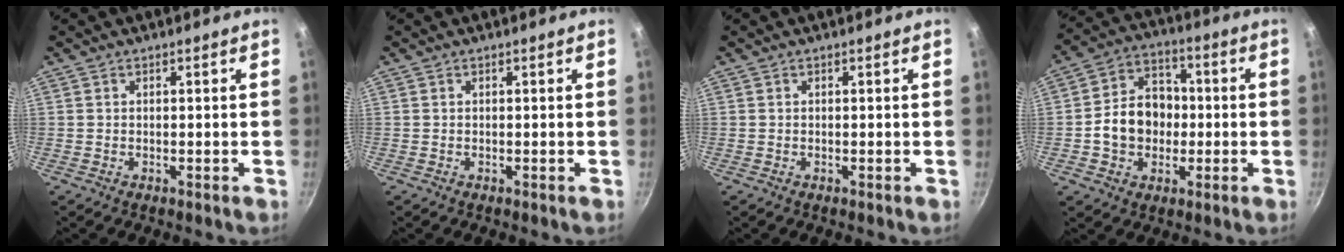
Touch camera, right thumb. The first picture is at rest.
{"total": 0.0}
{"total": 0.0}
{"total": 12.0, "force": [-1.1, 9.6, 7.1], "torque": [-0.084, 0.026, -0.029]}